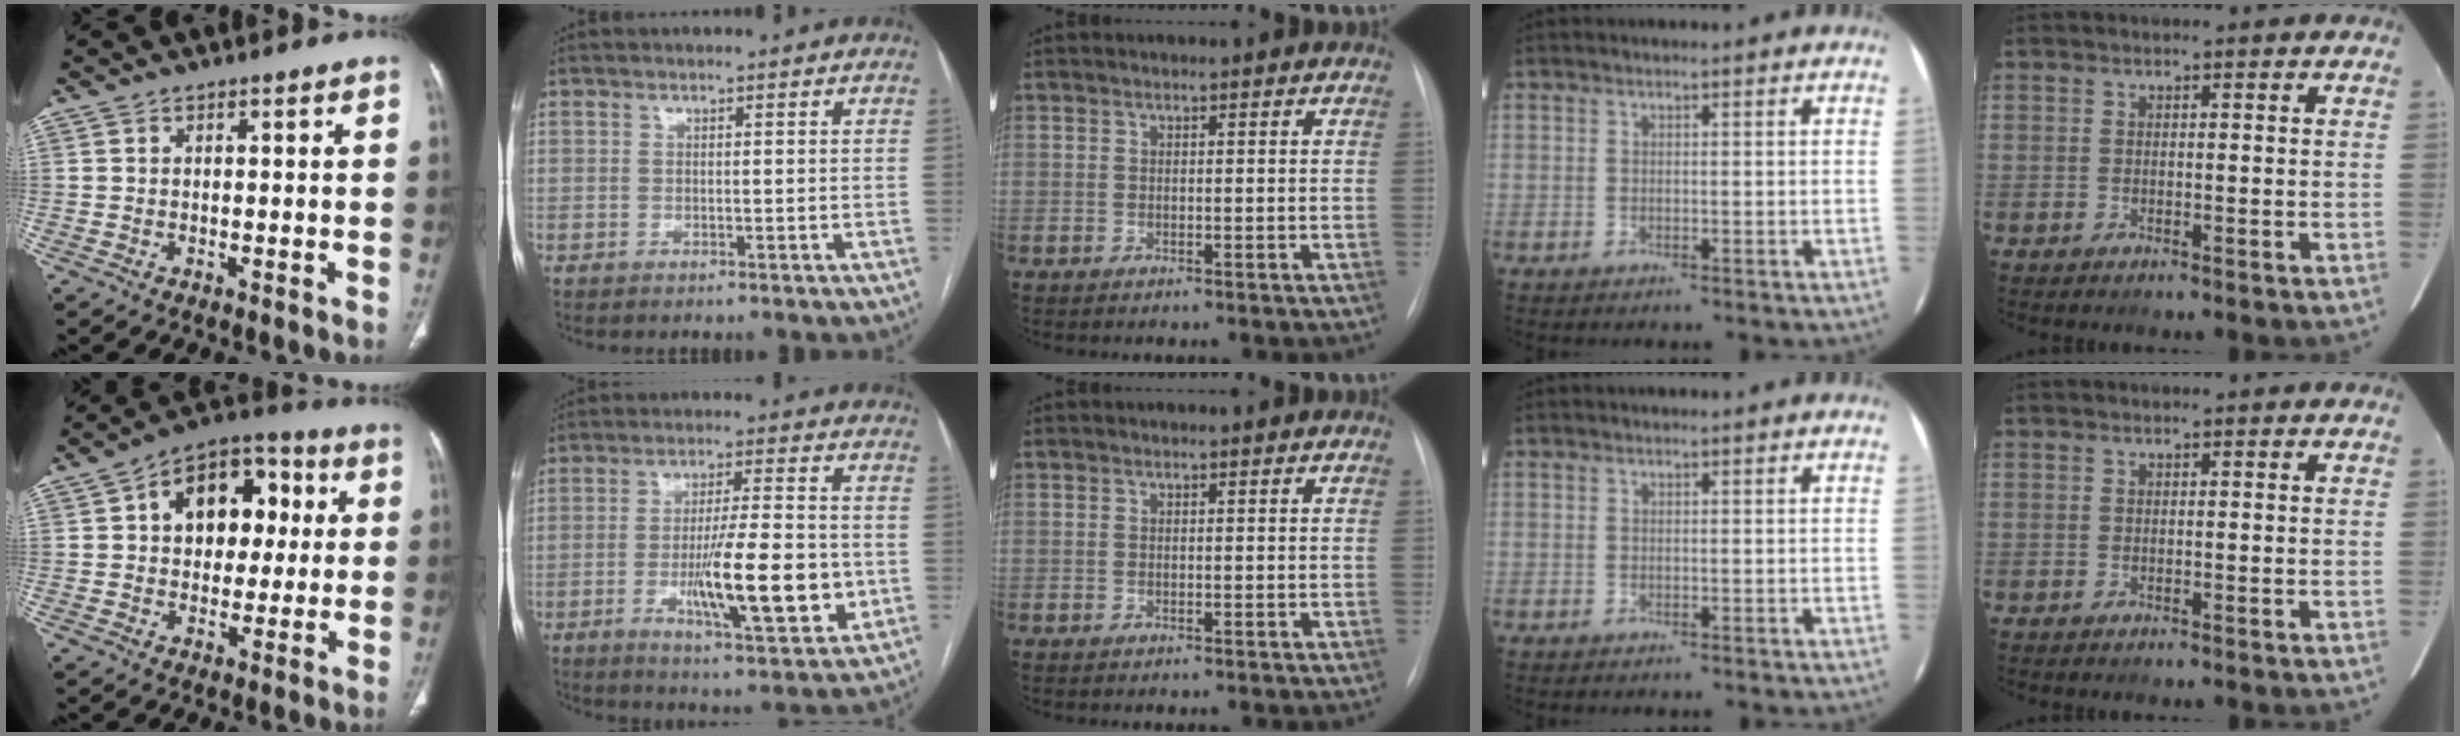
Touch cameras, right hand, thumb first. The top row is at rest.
{"thumb": {"total": 15.3, "force": [3.2, 10.5, 10.7], "torque": [-0.102, 0.018, 0.040]}, "index": {"total": 14.8, "force": [-3.1, 2.3, 14.3], "torque": [-0.234, -0.012, -0.047]}}